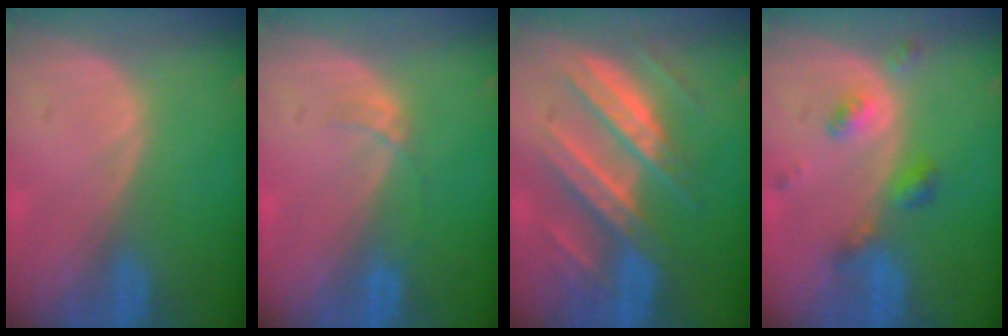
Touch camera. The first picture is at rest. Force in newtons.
{"total": 1.3, "press": 1.3, "slide": 0.1}
{"total": 9.9, "press": 9.8, "slide": 0.9}
{"total": 5.1, "press": 4.4, "slide": 2.5}